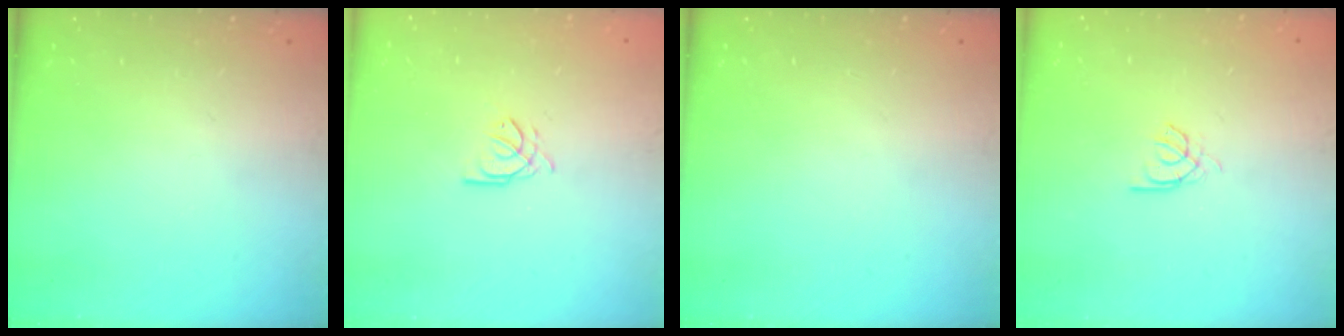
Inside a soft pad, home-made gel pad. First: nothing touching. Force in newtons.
{"total": 3.1, "press": 3.1, "slide": 0.1}
{"total": 0.0}
{"total": 2.2, "press": 2.1, "slide": 0.4}